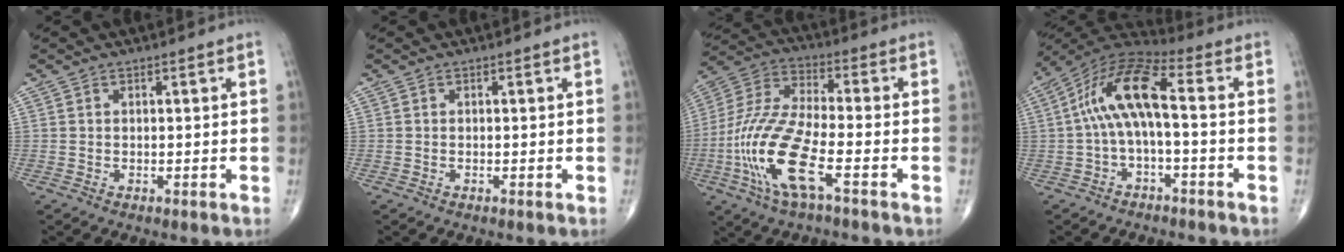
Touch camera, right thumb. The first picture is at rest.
{"total": 0.0}
{"total": 17.1, "force": [-6.0, 5.1, 15.2], "torque": [-0.339, 0.021, -0.119]}
{"total": 12.4, "force": [-0.4, 4.2, 11.6], "torque": [-0.231, 0.054, -0.016]}